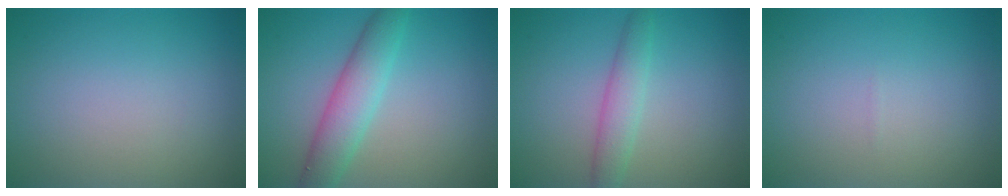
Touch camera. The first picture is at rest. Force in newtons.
{"total": 4.3, "press": 4.3, "slide": 0.1}
{"total": 2.6, "press": 2.6, "slide": 0.0}
{"total": 0.0}